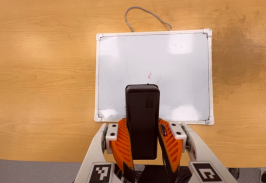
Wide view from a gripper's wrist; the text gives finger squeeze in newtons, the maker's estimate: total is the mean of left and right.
{"total": 9.1, "left": 7.8, "right": 10.4}